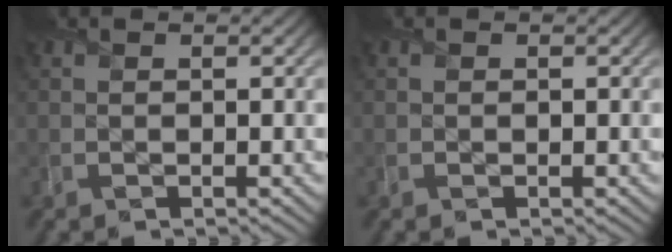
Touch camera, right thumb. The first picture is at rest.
{"total": 0.0}